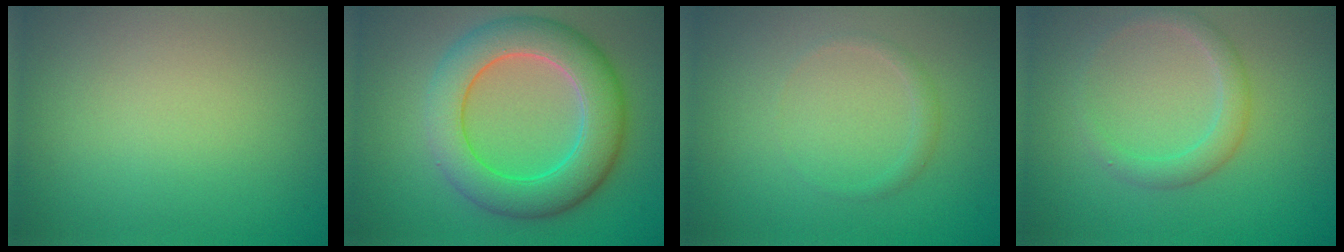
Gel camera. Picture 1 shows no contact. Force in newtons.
{"total": 7.8, "press": 7.8, "slide": 0.2}
{"total": 0.9, "press": 0.9, "slide": 0.0}
{"total": 2.1, "press": 2.1, "slide": 0.2}